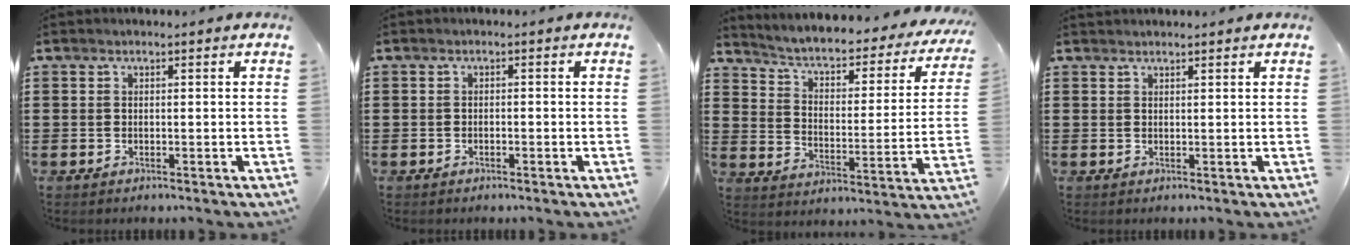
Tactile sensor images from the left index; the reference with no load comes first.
{"total": 0.7, "force": [-0.7, 0.2, 0.1], "torque": [-0.005, -0.001, -0.013]}
{"total": 3.6, "force": [2.9, 0.6, 1.9], "torque": [-0.055, -0.031, 0.038]}
{"total": 0.8, "force": [0.8, 0.1, -0.1], "torque": [-0.001, 0.001, 0.016]}